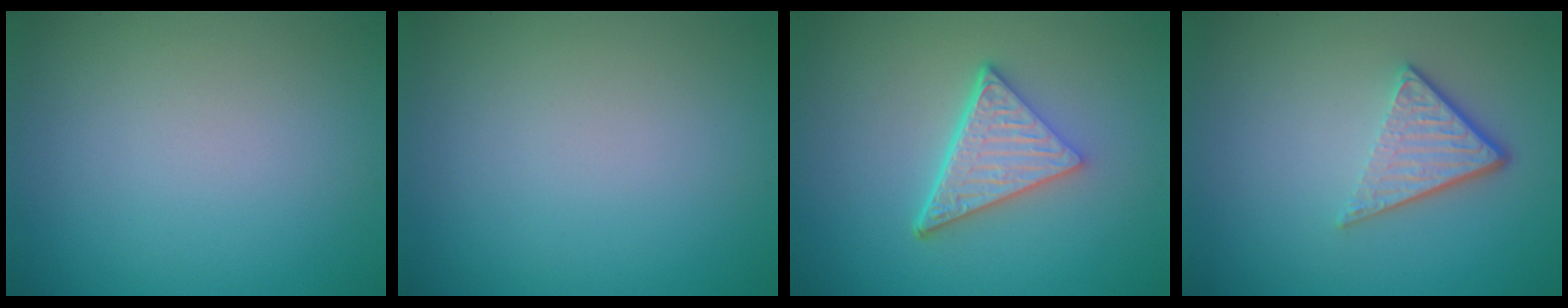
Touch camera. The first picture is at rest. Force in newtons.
{"total": 0.0}
{"total": 5.3, "press": 3.7, "slide": 3.8}
{"total": 3.9, "press": 2.7, "slide": 2.9}